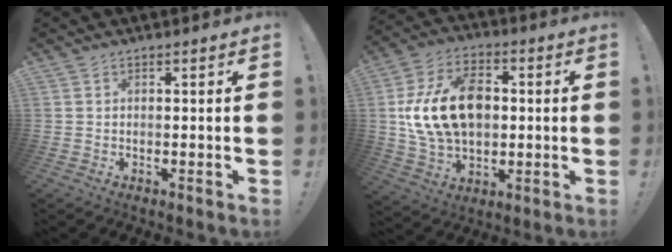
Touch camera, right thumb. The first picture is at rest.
{"total": 20.2, "force": [1.6, 14.1, 14.4], "torque": [-0.250, 0.001, 0.034]}